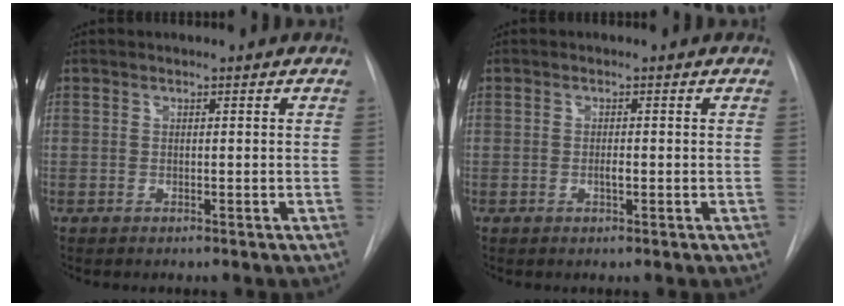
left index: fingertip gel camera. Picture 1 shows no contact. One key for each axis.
{"total": 1.0, "fx": -0.3, "fy": 0.3, "fz": 0.9, "tx": -0.017, "ty": 0.000, "tz": -0.005}